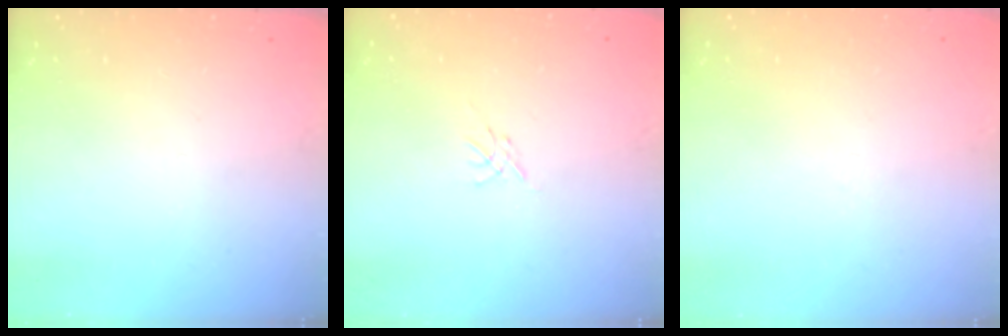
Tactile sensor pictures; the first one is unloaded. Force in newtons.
{"total": 0.0}
{"total": 1.8, "press": 1.6, "slide": 0.6}